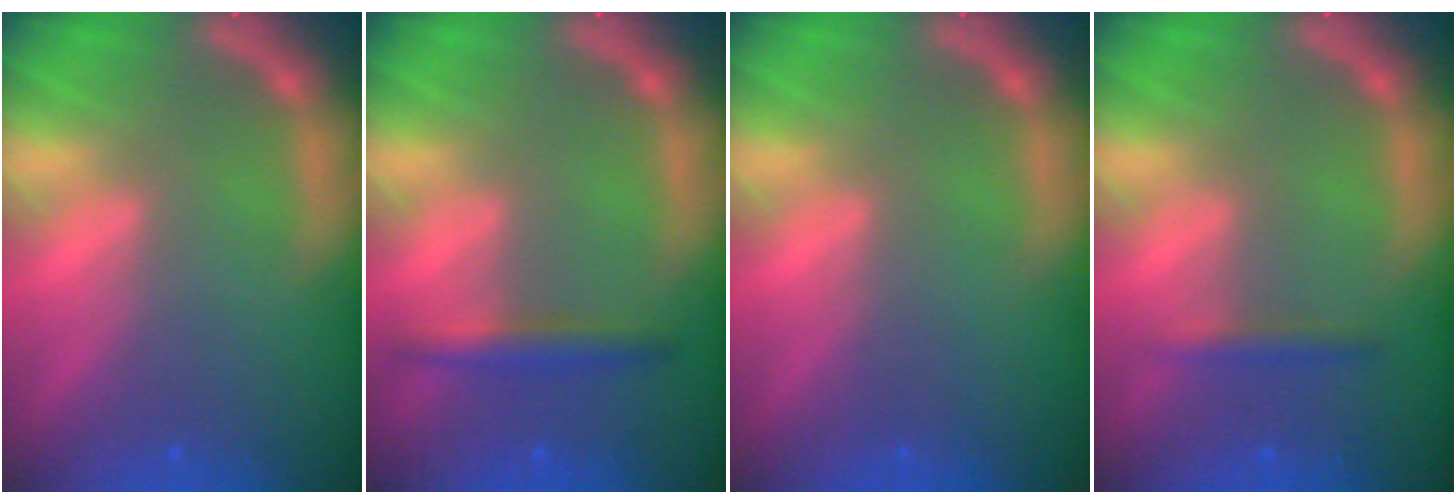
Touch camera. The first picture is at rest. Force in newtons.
{"total": 2.4}
{"total": 0.0}
{"total": 1.4}